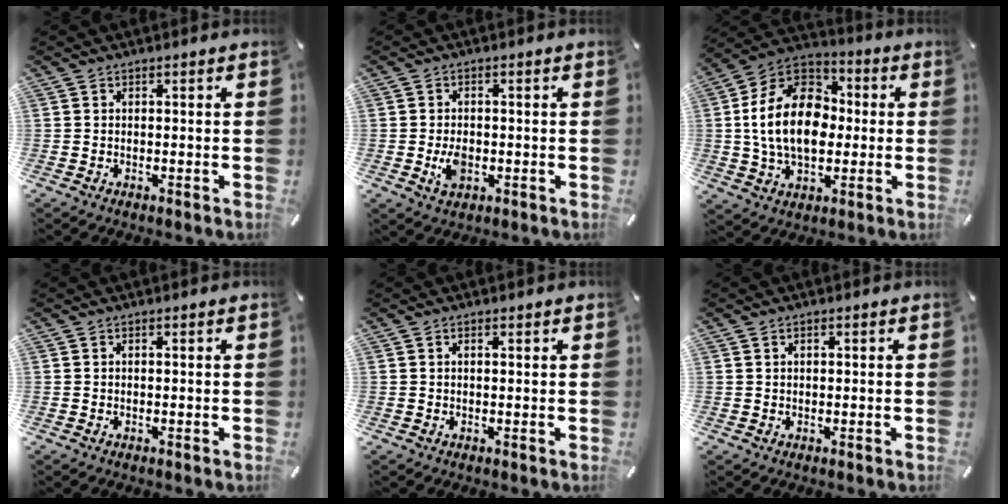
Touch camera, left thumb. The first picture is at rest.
{"total": 4.1, "force": [-0.8, 2.7, 3.0], "torque": [-0.059, -0.005, -0.015]}
{"total": 18.1, "force": [-0.8, 13.3, 12.3], "torque": [-0.257, 0.023, -0.017]}
{"total": 0.0}
{"total": 0.8, "force": [0.4, 0.3, 0.6], "torque": [-0.013, 0.002, 0.006]}
{"total": 1.1, "force": [0.4, 0.5, 0.8], "torque": [-0.016, 0.002, 0.007]}